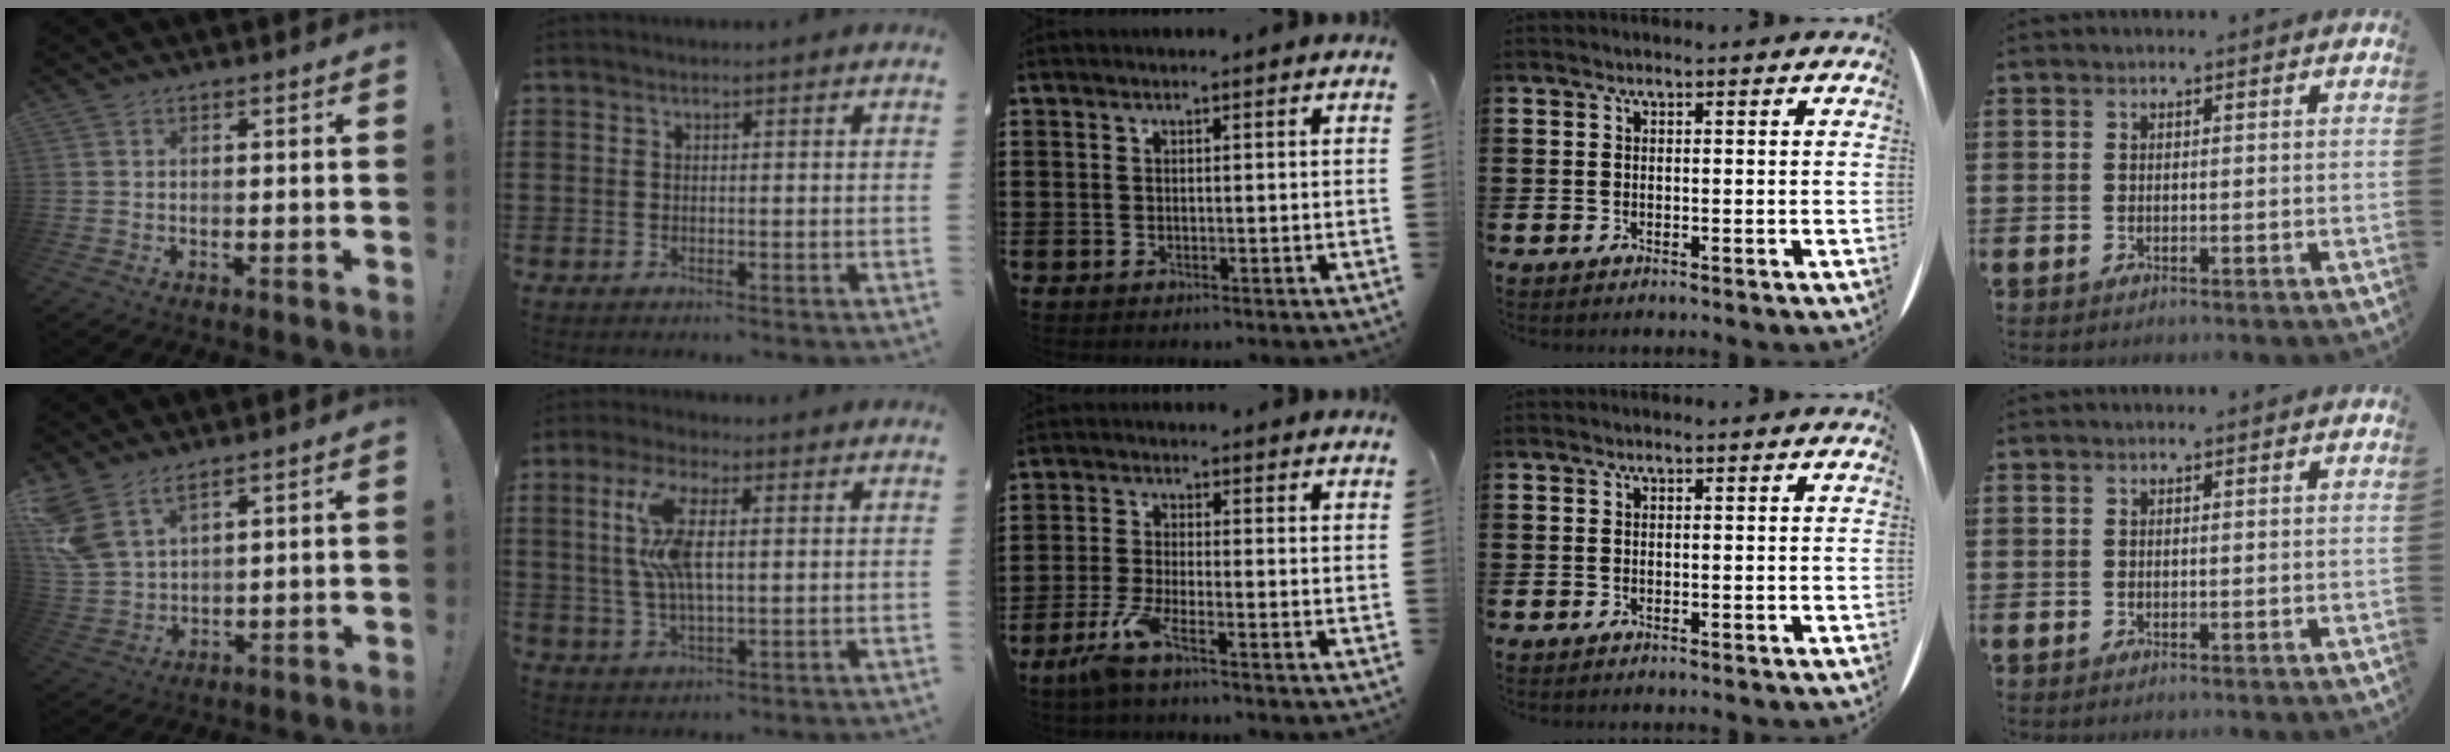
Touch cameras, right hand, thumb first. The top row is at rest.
{"thumb": {"total": 8.9, "force": [6.4, 4.1, 4.7], "torque": [-0.098, -0.036, 0.129]}, "index": {"total": 9.0, "force": [1.5, 3.2, 8.3], "torque": [-0.191, 0.001, 0.016]}, "middle": {"total": 4.6, "force": [-2.9, 0.4, 3.6], "torque": [-0.086, -0.013, -0.058]}}